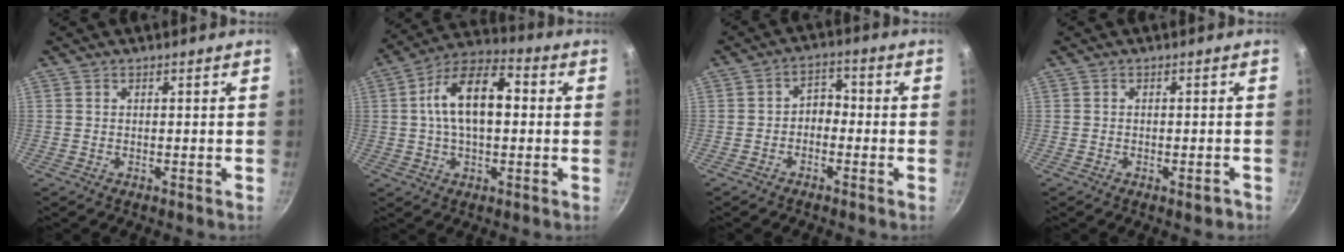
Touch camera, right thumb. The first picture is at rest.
{"total": 14.1, "force": [1.5, 7.6, 11.8], "torque": [-0.199, 0.030, 0.015]}
{"total": 4.1, "force": [-1.2, 3.0, 2.6], "torque": [-0.019, 0.025, -0.033]}
{"total": 1.6, "force": [-0.9, 0.5, 1.2], "torque": [-0.014, 0.005, -0.010]}